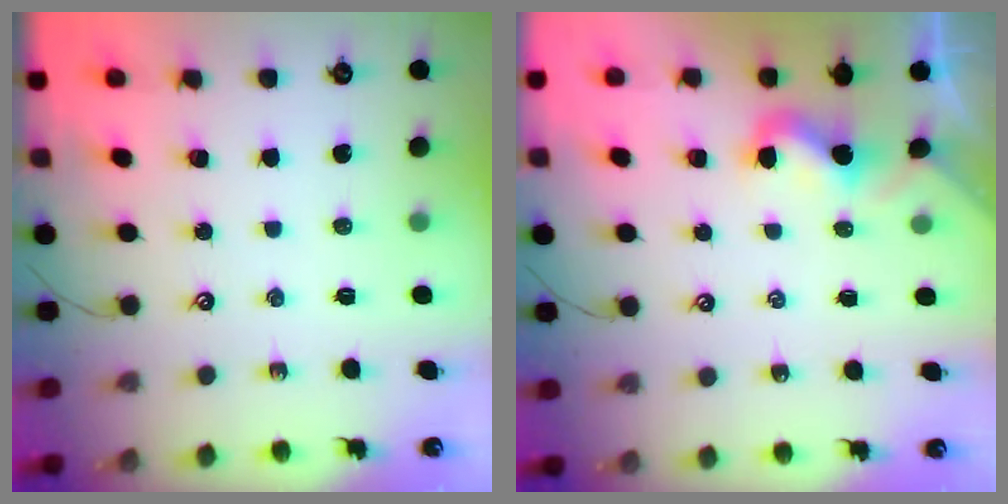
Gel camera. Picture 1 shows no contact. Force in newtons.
{"total": 2.2, "press": 2.2, "slide": 0.4}